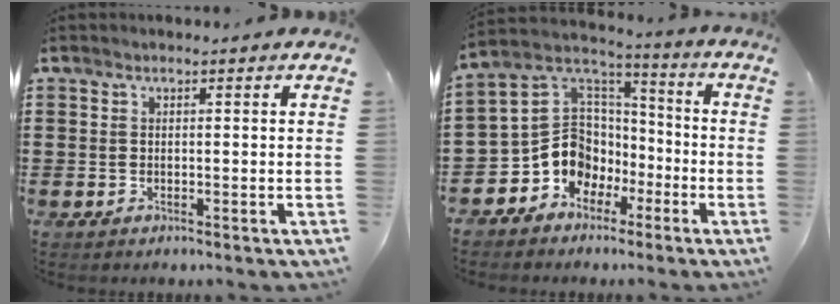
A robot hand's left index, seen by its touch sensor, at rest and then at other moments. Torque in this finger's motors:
{"motor_torque": [0.88, 0.59, 0.68, 0.07]}